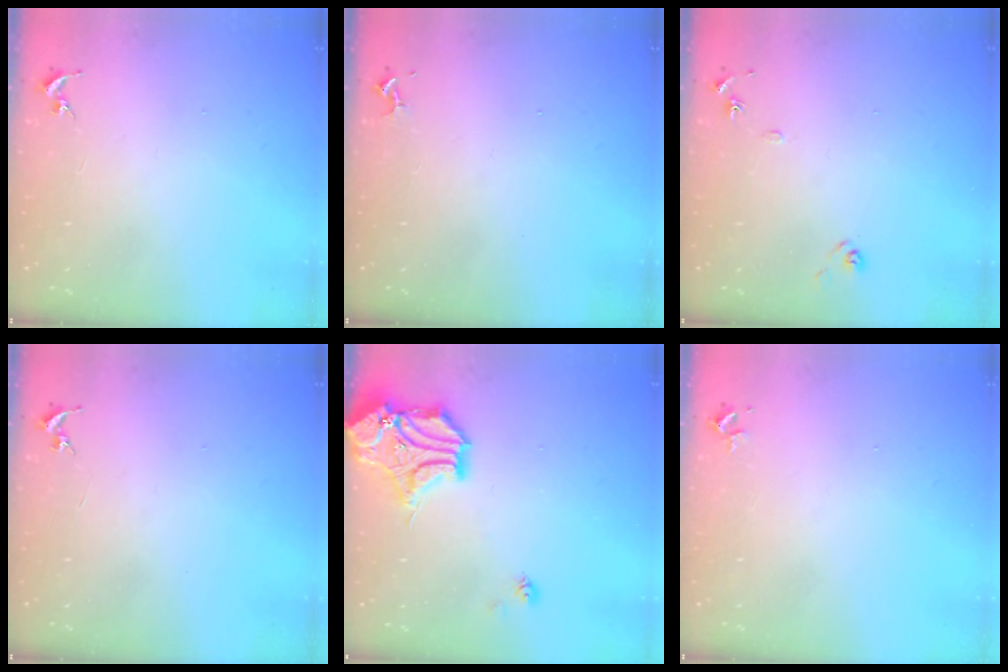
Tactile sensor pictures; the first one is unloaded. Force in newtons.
{"total": 3.1, "press": 3.1, "slide": 0.4}
{"total": 6.5, "press": 6.5, "slide": 0.6}
{"total": 0.0}
{"total": 15.6, "press": 15.4, "slide": 2.4}
{"total": 2.2, "press": 2.2, "slide": 0.3}